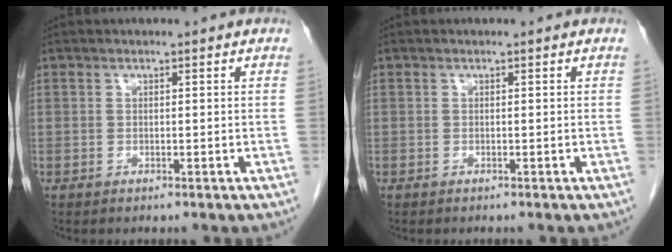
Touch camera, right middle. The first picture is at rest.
{"total": 0.0}